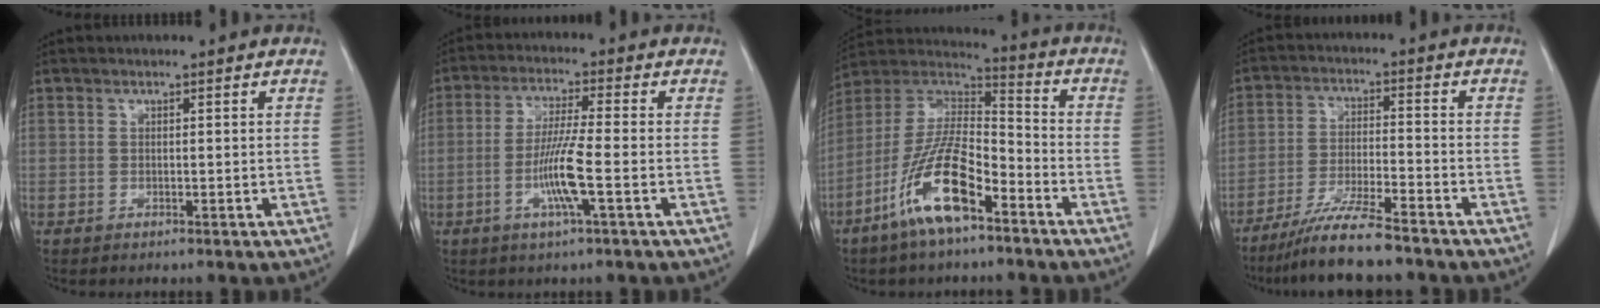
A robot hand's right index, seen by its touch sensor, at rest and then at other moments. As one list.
[{"total": 7.7, "force": [-2.3, -0.4, 7.3], "torque": [-0.142, -0.008, -0.046]}, {"total": 14.5, "force": [-7.6, 3.8, 11.7], "torque": [-0.233, -0.001, -0.140]}, {"total": 9.4, "force": [-7.9, 0.2, 5.2], "torque": [-0.094, -0.028, -0.139]}]